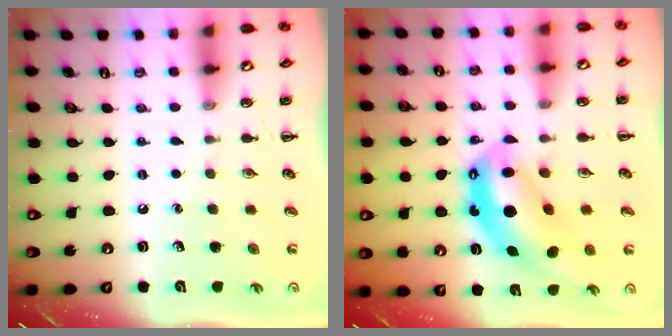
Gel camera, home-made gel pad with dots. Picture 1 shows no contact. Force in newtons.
{"total": 11.5, "press": 11.1, "slide": 3.1}